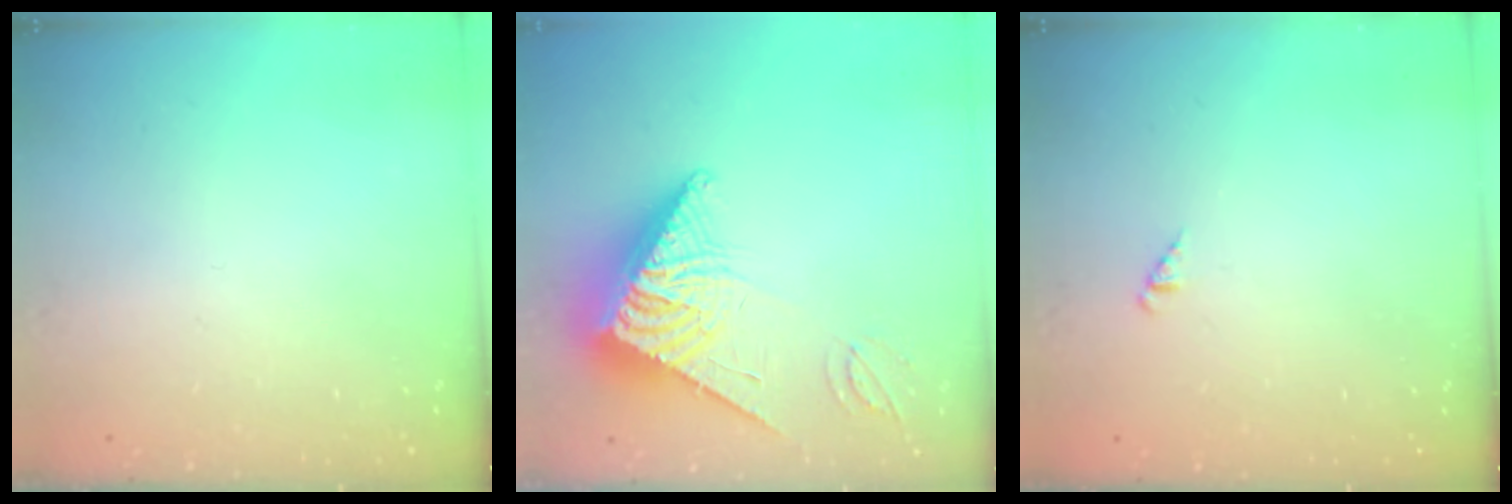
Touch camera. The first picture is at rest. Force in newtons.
{"total": 12.9, "press": 12.9, "slide": 1.3}
{"total": 0.9, "press": 0.9, "slide": 0.2}